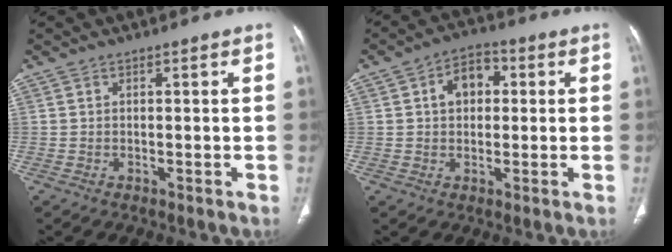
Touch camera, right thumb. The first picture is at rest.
{"total": 6.9, "force": [1.3, 5.0, 4.6], "torque": [-0.054, 0.014, 0.014]}